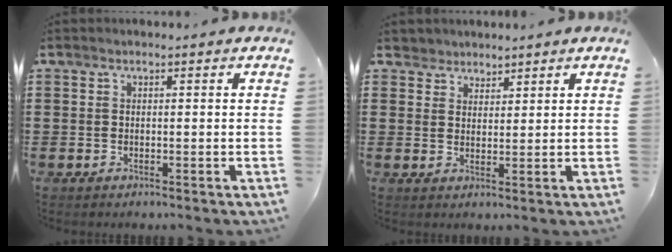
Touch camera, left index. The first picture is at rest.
{"total": 2.6, "force": [2.2, 1.3, -0.4], "torque": [-0.002, 0.006, 0.043]}